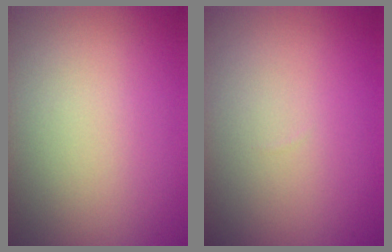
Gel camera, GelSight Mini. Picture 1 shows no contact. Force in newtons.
{"total": 0.0}